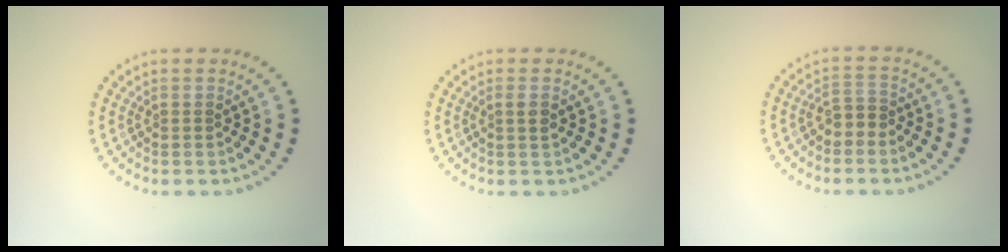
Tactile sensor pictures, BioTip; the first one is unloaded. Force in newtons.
{"total": 1.0, "press": 0.9, "slide": 0.4}
{"total": 1.7, "press": 1.4, "slide": 0.9}